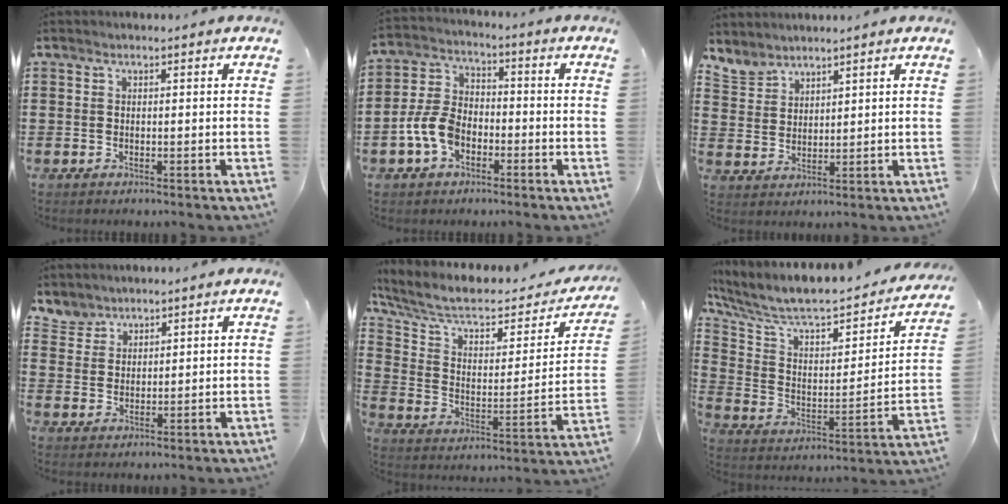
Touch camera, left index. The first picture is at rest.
{"total": 7.3, "force": [-3.0, 4.6, 4.8], "torque": [-0.133, 0.004, -0.067]}
{"total": 3.8, "force": [3.6, 1.3, 0.1], "torque": [-0.018, -0.010, 0.069]}
{"total": 3.2, "force": [2.8, 1.5, -0.2], "torque": [-0.011, -0.002, 0.055]}
{"total": 8.5, "force": [6.3, 2.8, 4.9], "torque": [-0.130, -0.040, 0.105]}
{"total": 8.2, "force": [6.8, 2.1, 4.2], "torque": [-0.115, -0.058, 0.111]}